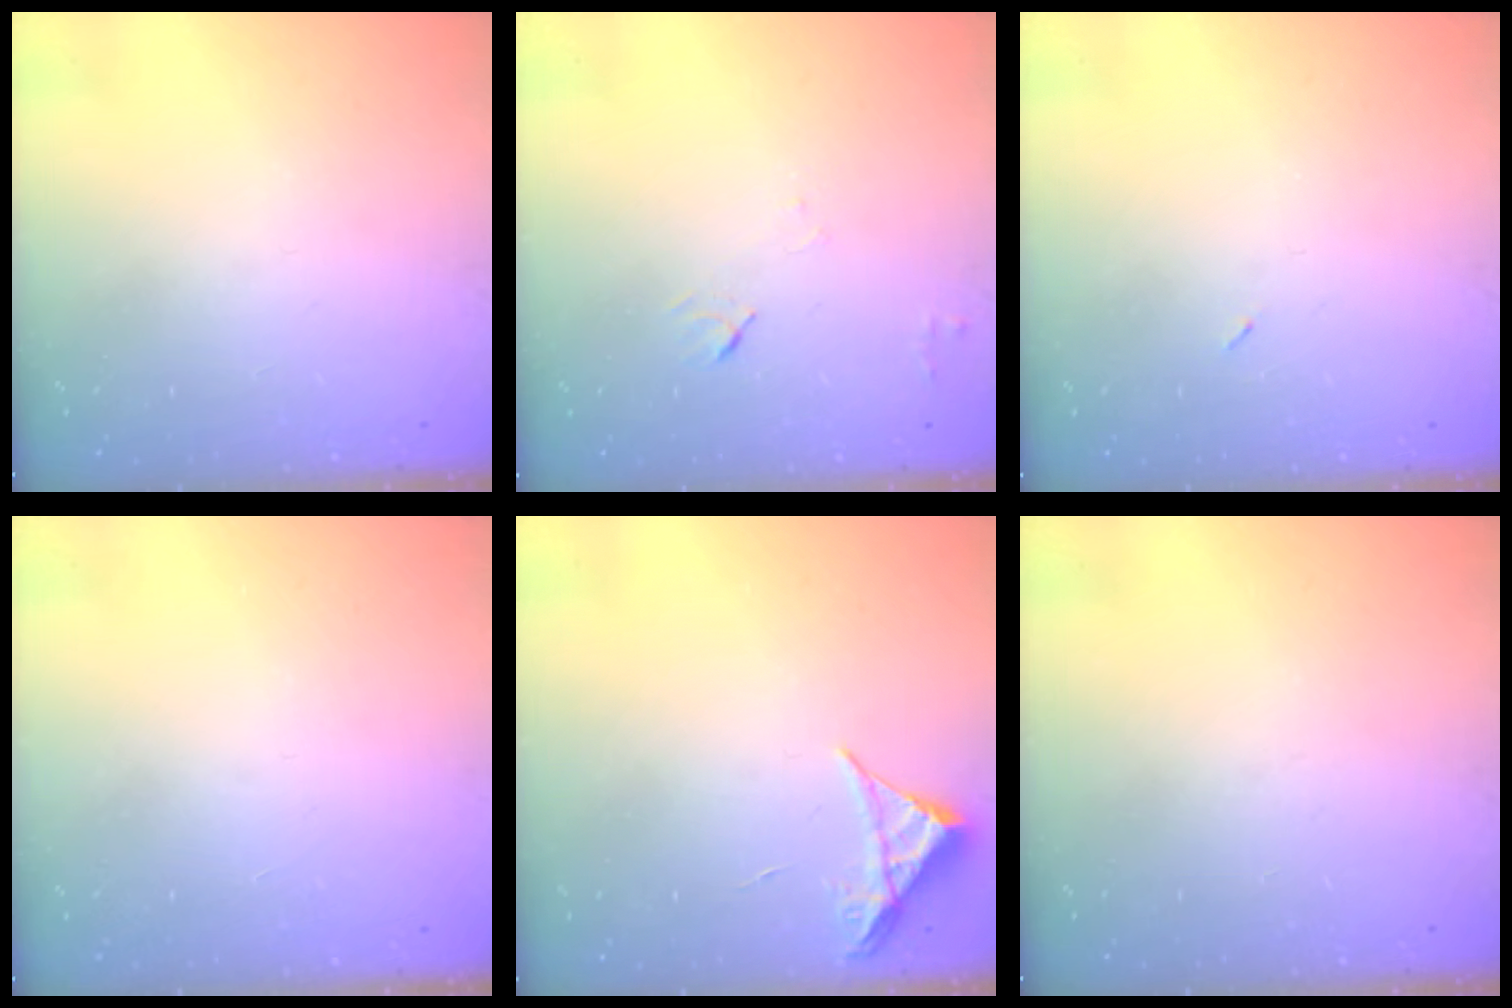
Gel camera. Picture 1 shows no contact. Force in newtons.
{"total": 4.6, "press": 4.5, "slide": 0.6}
{"total": 2.2, "press": 2.1, "slide": 0.9}
{"total": 1.5, "press": 1.5, "slide": 0.1}
{"total": 3.9, "press": 3.8, "slide": 0.5}
{"total": 0.0}